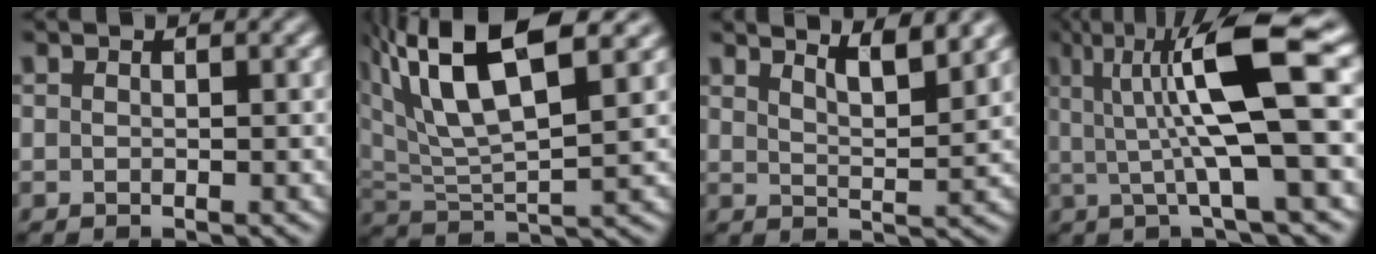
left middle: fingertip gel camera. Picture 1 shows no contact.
{"total": 10.6, "force": [5.4, 3.7, 8.4], "torque": [-0.169, 0.017, 0.099]}
{"total": 4.7, "force": [3.6, 1.1, 2.8], "torque": [-0.029, 0.017, 0.040]}
{"total": 9.4, "force": [1.7, 1.9, 9.1], "torque": [-0.158, 0.001, 0.035]}